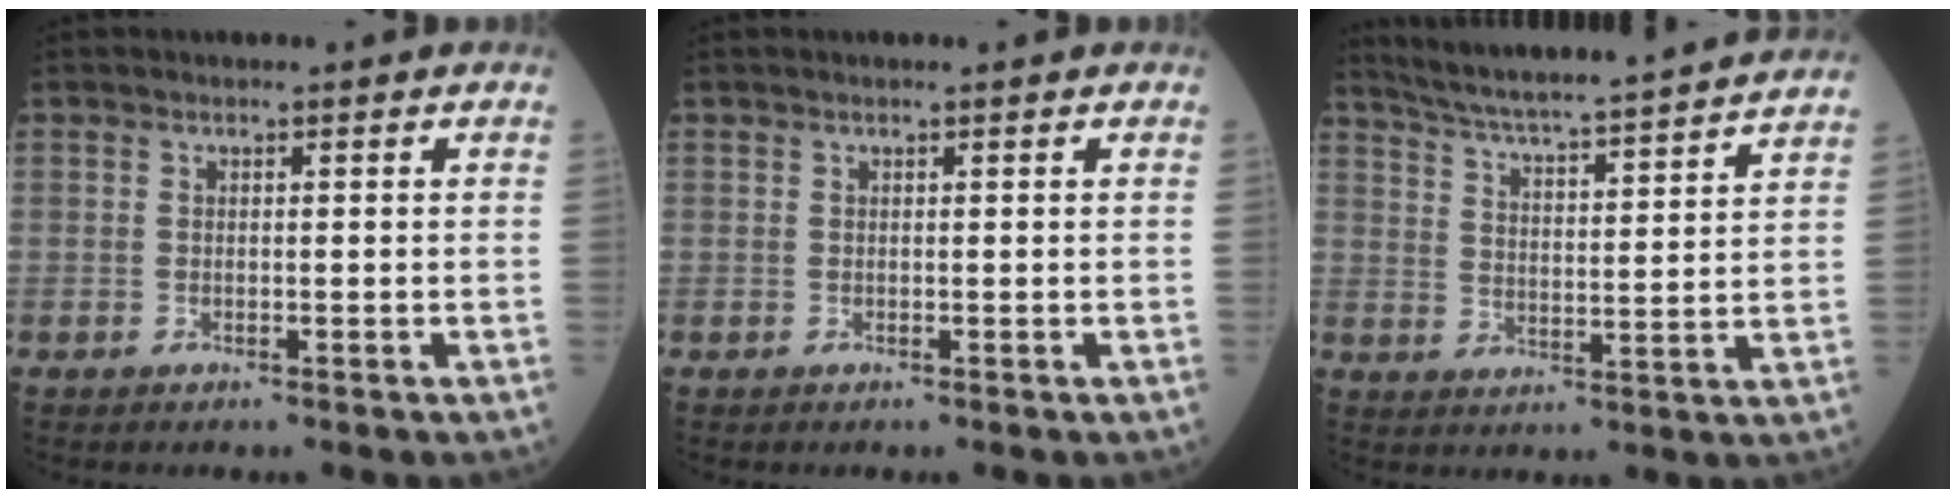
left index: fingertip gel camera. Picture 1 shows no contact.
{"total": 1.3, "force": [-1.2, -0.2, -0.5], "torque": [0.006, 0.002, -0.017]}
{"total": 18.5, "force": [16.9, -0.5, 7.4], "torque": [-0.130, -0.010, 0.237]}